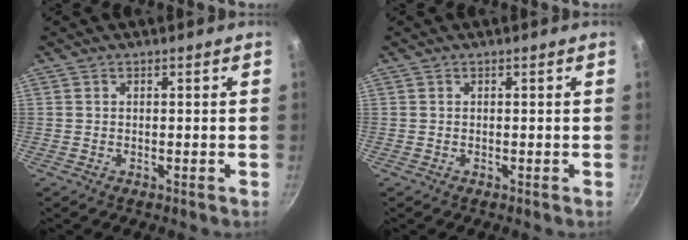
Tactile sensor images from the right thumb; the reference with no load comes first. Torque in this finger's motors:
{"motor_torque": [-0.03, 0.02, 0.18, 0.03, 0.00]}